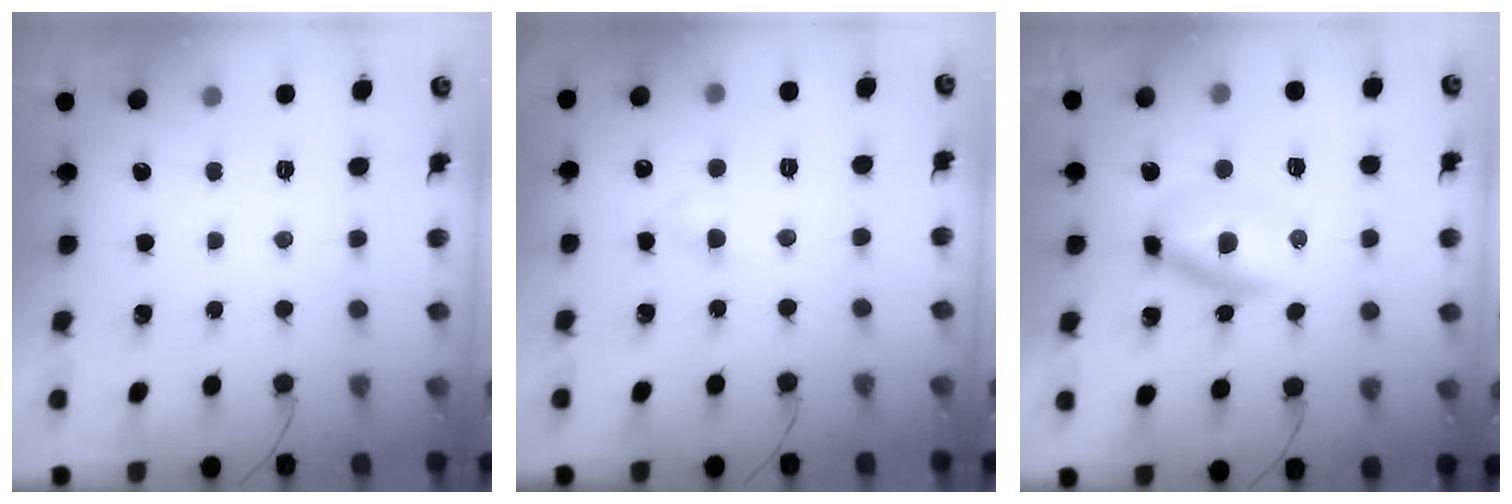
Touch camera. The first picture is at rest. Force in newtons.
{"total": 2.6, "press": 2.4, "slide": 1.1}
{"total": 5.6, "press": 5.5, "slide": 1.2}